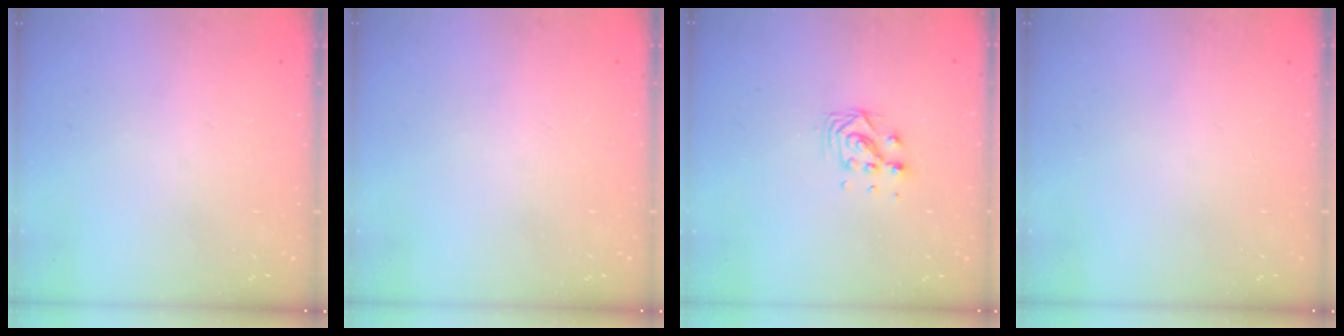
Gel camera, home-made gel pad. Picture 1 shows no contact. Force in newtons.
{"total": 0.0}
{"total": 6.8, "press": 6.8, "slide": 0.4}
{"total": 0.0}